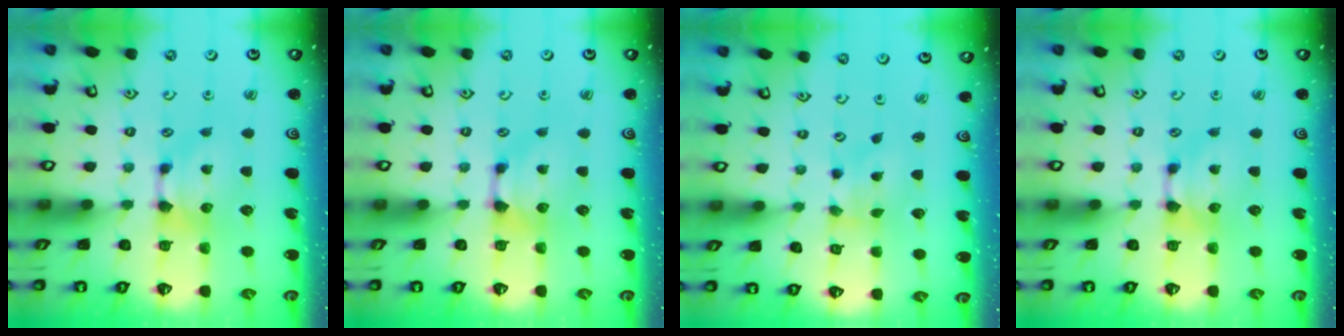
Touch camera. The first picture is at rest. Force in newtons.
{"total": 1.2, "press": 0.9, "slide": 0.9}
{"total": 2.0, "press": 1.7, "slide": 1.0}
{"total": 0.0}